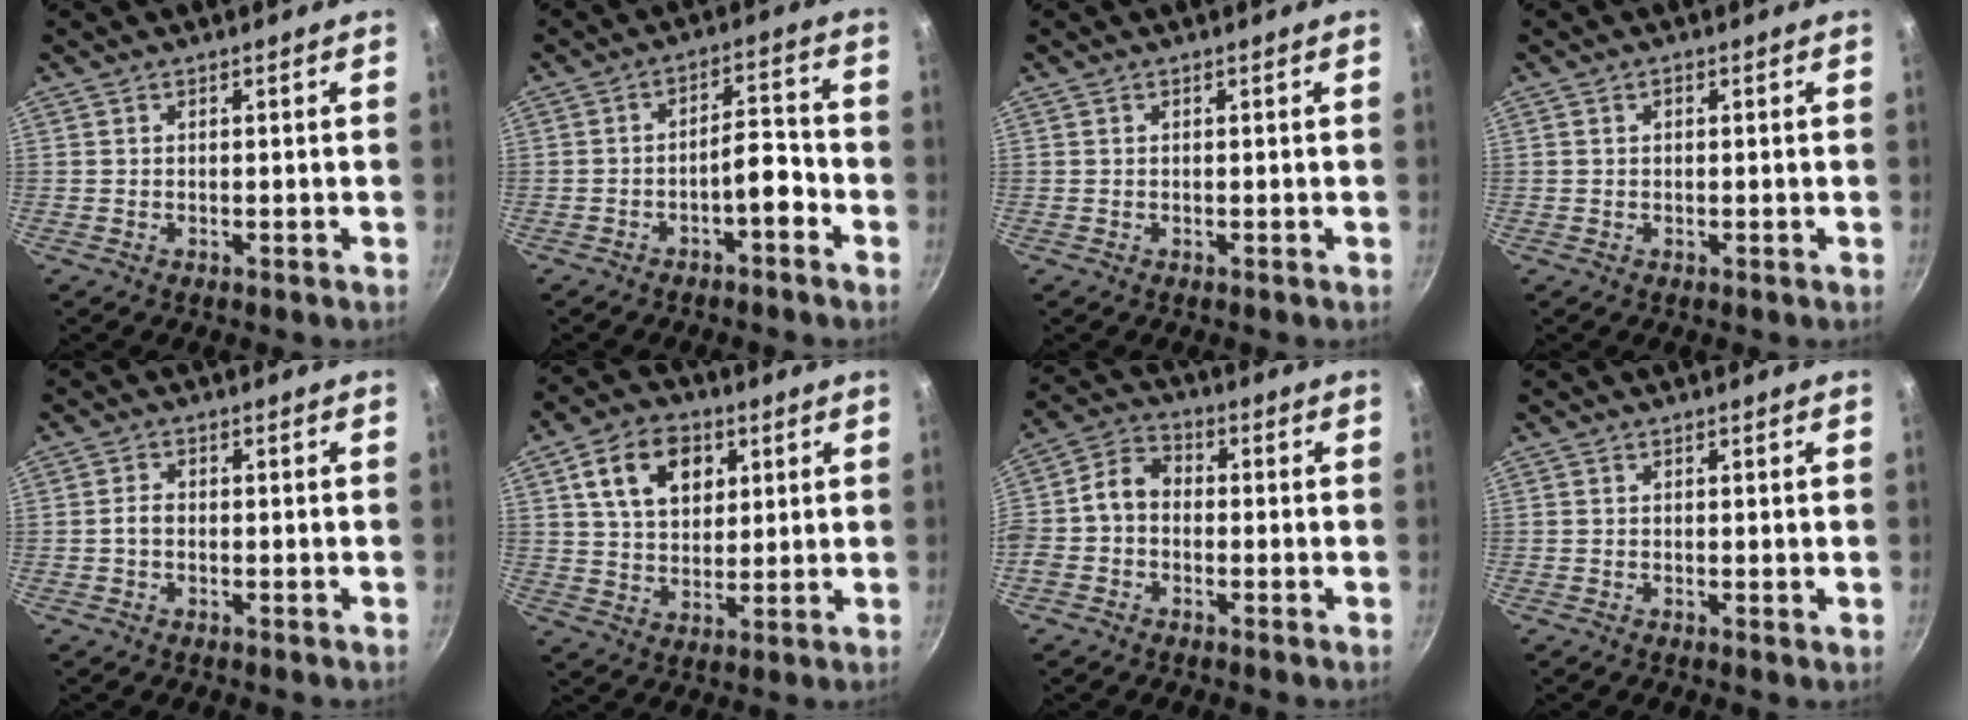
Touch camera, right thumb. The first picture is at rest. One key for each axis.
{"total": 5.6, "fx": -3.1, "fy": 2.0, "fz": 4.2, "tx": -0.052, "ty": 0.044, "tz": -0.044}
{"total": 0.0}
{"total": 0.9, "fx": 0.2, "fy": 0.6, "fz": 0.6, "tx": -0.009, "ty": 0.005, "tz": 0.004}
{"total": 1.9, "fx": -0.4, "fy": 1.3, "fz": 1.3, "tx": -0.023, "ty": 0.012, "tz": -0.009}
{"total": 12.3, "fx": 4.4, "fy": 8.7, "fz": 7.6, "tx": -0.102, "ty": -0.003, "tz": 0.069}
{"total": 6.9, "fx": -1.2, "fy": 5.4, "fz": 4.2, "tx": -0.068, "ty": 0.028, "tz": -0.043}
{"total": 0.0}